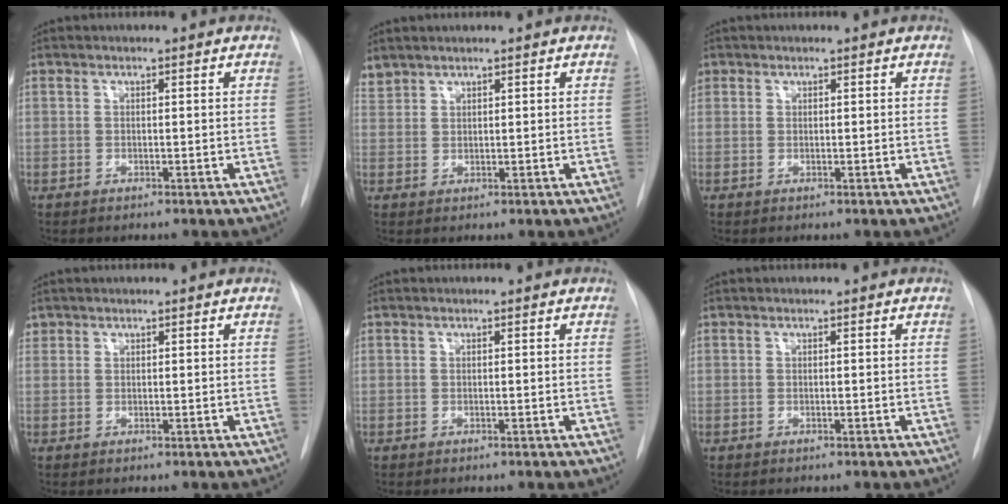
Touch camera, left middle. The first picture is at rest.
{"total": 2.1, "force": [2.0, 0.6, -0.1], "torque": [-0.002, 0.014, 0.045]}
{"total": 1.2, "force": [0.6, 1.0, 0.1], "torque": [0.006, 0.010, 0.010]}
{"total": 1.0, "force": [0.7, 0.7, 0.0], "torque": [0.008, 0.009, 0.011]}
{"total": 0.0}
{"total": 0.0}